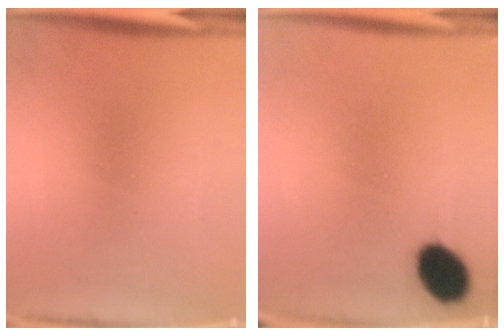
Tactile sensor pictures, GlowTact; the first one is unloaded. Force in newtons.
{"total": 8.6}